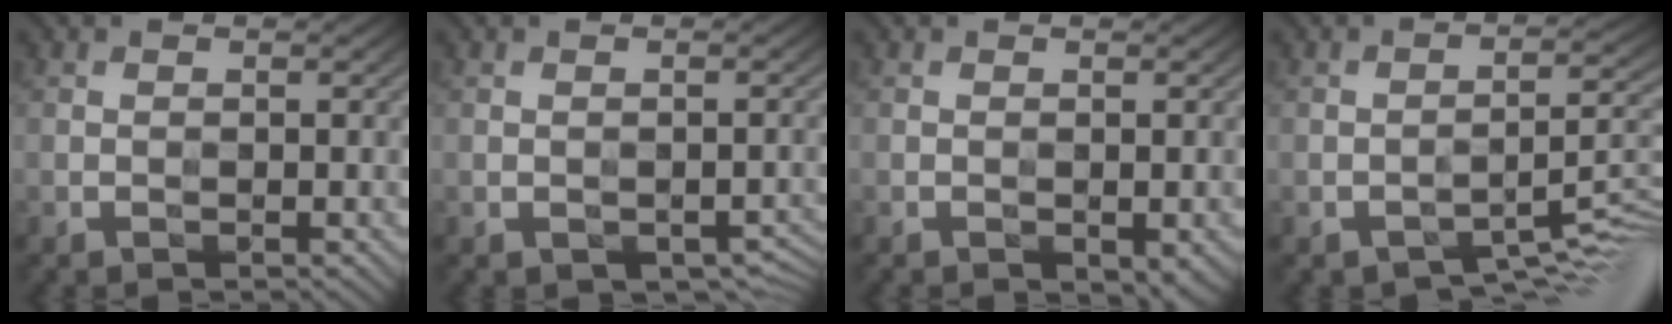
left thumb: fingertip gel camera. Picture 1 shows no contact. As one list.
[{"total": 2.6, "force": [-1.2, 1.5, 1.7], "torque": [-0.025, -0.011, -0.008]}, {"total": 2.2, "force": [-1.2, 1.1, 1.6], "torque": [-0.027, -0.008, -0.012]}, {"total": 5.6, "force": [-3.6, 1.9, 3.9], "torque": [-0.051, 0.004, -0.056]}]